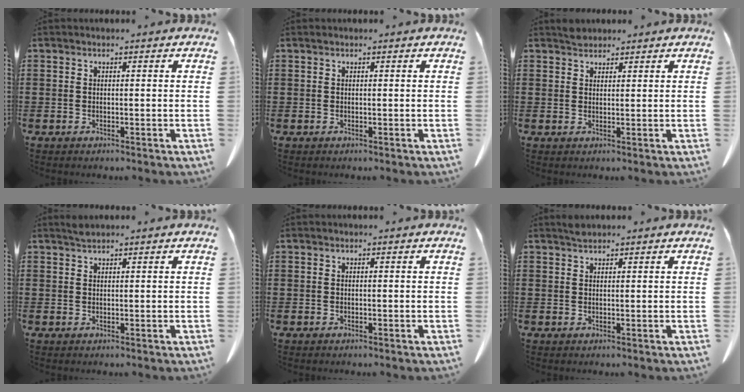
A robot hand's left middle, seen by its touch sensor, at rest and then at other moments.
{"total": 0.0}
{"total": 1.7, "force": [1.5, 0.6, 0.2], "torque": [-0.007, 0.002, 0.030]}
{"total": 1.1, "force": [1.0, 0.1, 0.4], "torque": [-0.009, 0.000, 0.019]}
{"total": 0.0}
{"total": 1.1, "force": [1.0, 0.2, 0.3], "torque": [-0.008, 0.000, 0.019]}